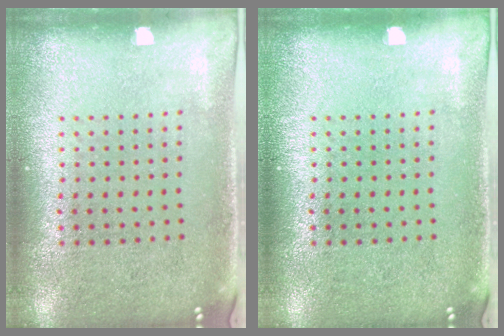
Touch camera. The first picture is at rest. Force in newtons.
{"total": 0.0}